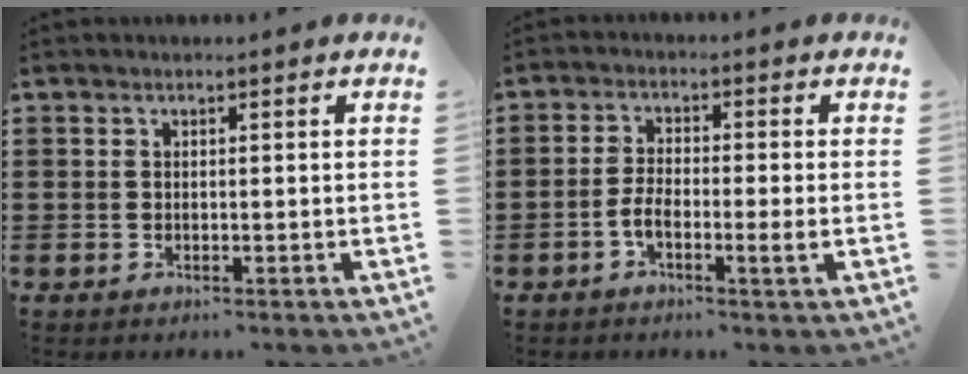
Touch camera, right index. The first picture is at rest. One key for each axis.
{"total": 4.5, "fx": -1.6, "fy": 1.0, "fz": 4.2, "tx": -0.085, "ty": -0.005, "tz": -0.032}